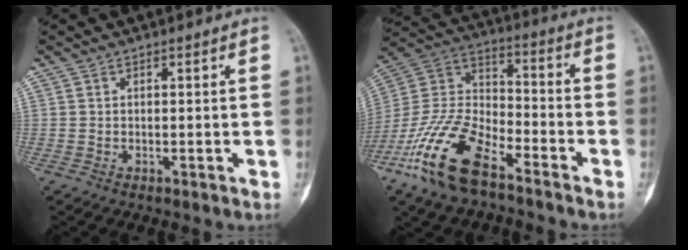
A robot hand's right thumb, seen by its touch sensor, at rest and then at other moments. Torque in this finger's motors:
{"motor_torque": [0.60, 0.58, 1.64, -1.13, 0.23]}